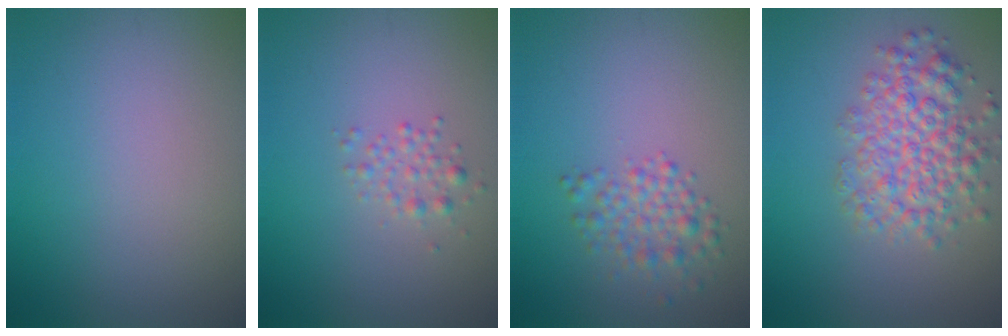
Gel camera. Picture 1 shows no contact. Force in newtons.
{"total": 1.4, "press": 1.4, "slide": 0.1}
{"total": 2.6, "press": 2.6, "slide": 0.1}
{"total": 5.1, "press": 5.1, "slide": 0.2}